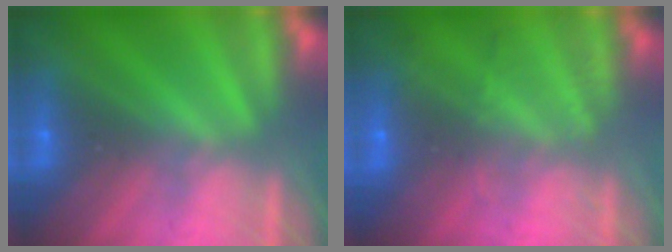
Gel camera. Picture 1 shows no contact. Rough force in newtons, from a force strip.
{"total": 2.0}